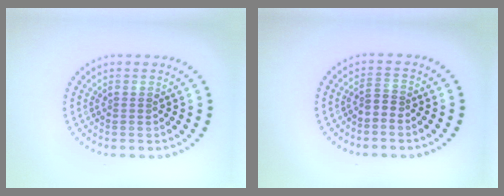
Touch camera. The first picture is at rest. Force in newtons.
{"total": 1.2, "press": 0.7, "slide": 1.0}